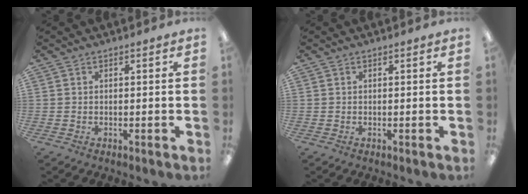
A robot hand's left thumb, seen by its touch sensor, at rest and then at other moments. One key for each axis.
{"total": 0.0}